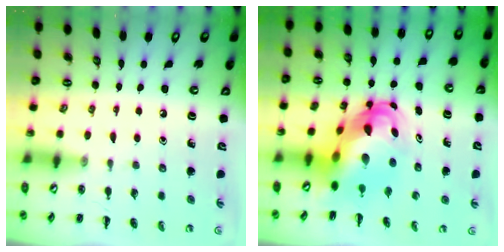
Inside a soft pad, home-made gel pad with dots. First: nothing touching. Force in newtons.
{"total": 8.7, "press": 8.4, "slide": 2.5}